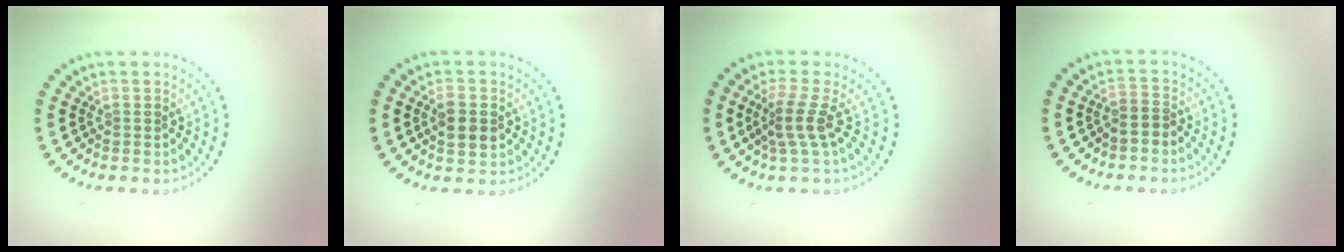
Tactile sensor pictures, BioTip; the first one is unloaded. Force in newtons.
{"total": 2.8, "press": 2.7, "slide": 0.3}
{"total": 2.6, "press": 1.8, "slide": 1.9}
{"total": 1.6, "press": 1.4, "slide": 0.7}